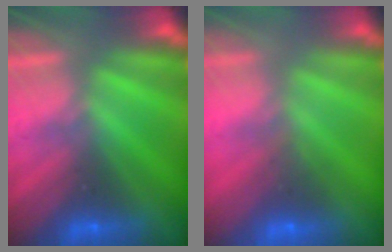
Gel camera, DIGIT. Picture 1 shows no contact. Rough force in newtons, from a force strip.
{"total": 4.9}